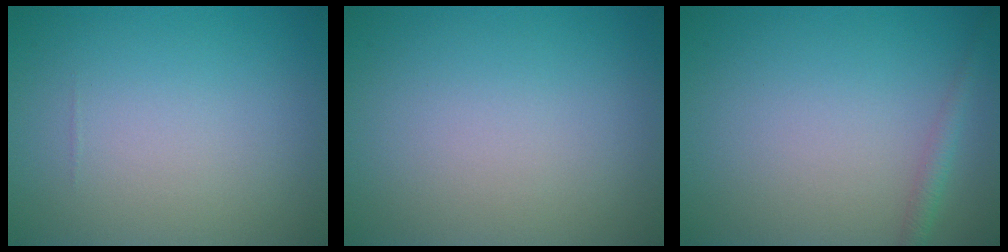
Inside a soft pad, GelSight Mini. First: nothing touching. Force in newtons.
{"total": 0.0}
{"total": 1.4, "press": 1.4, "slide": 0.1}